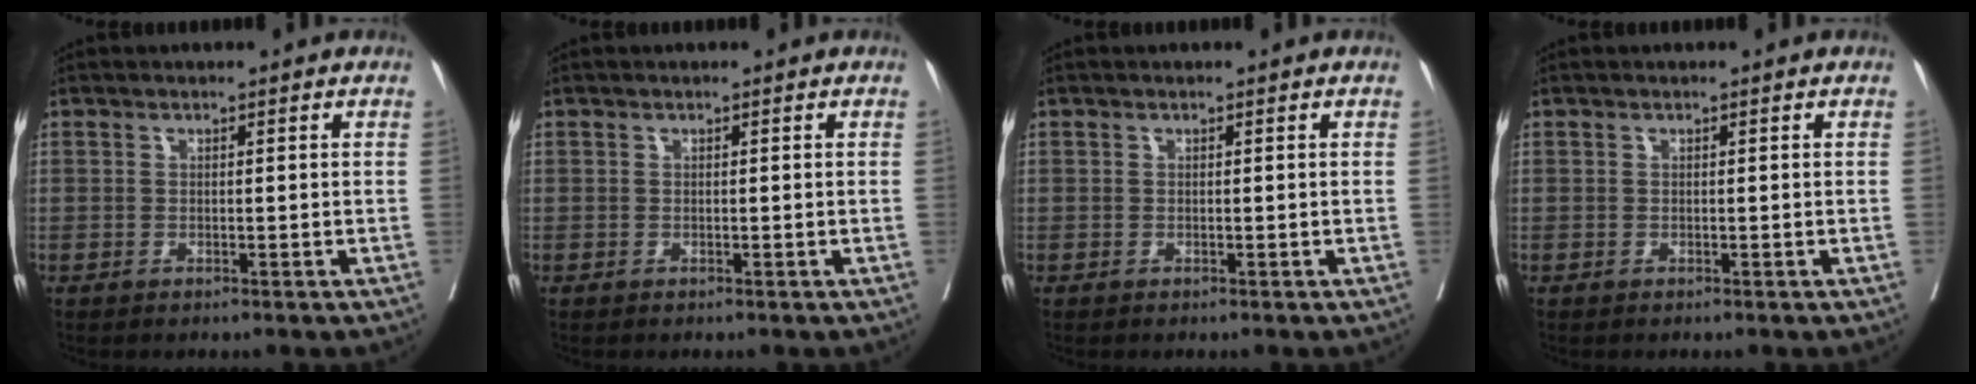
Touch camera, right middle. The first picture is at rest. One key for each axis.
{"total": 0.0}
{"total": 0.0}
{"total": 0.0}